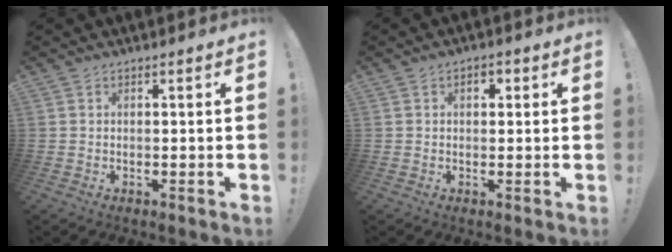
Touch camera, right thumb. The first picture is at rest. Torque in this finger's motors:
{"motor_torque": [0.21, 0.51, 0.29, -0.03, 0.00]}